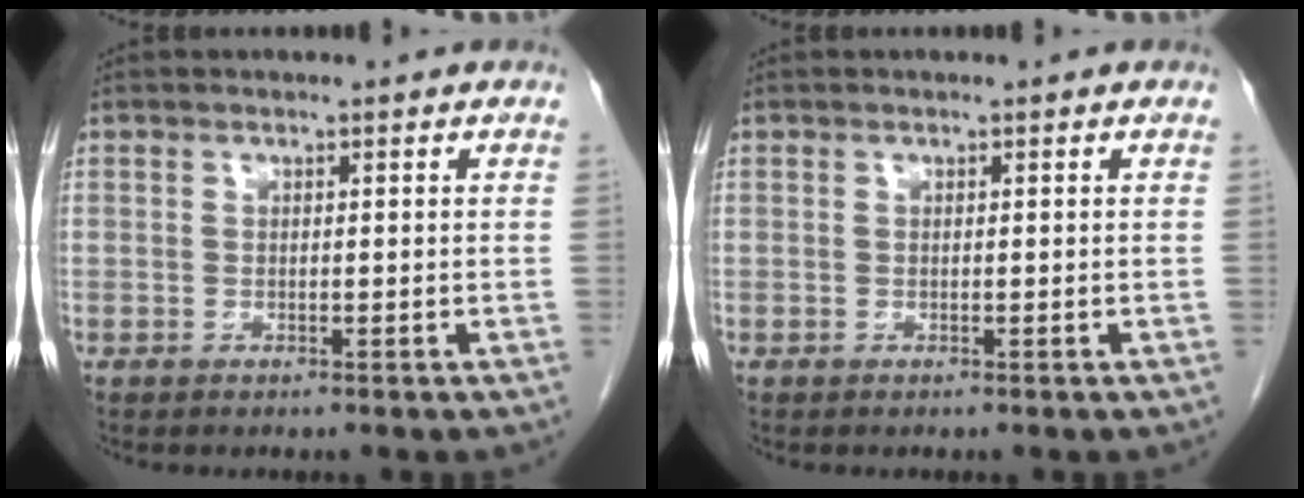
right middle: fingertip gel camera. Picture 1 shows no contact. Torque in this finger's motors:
{"motor_torque": [0.73, -0.88, -0.02, 0.01]}